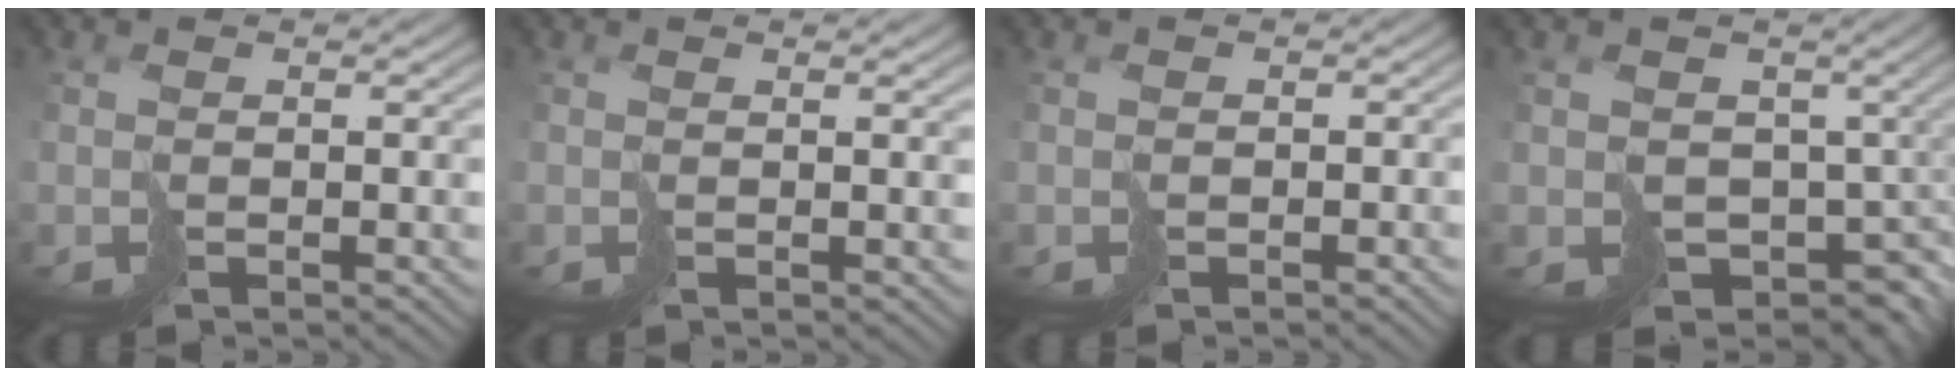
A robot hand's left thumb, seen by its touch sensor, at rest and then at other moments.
{"total": 1.4, "force": [0.4, 0.2, 1.3], "torque": [-0.021, 0.000, 0.008]}
{"total": 0.9, "force": [-0.6, 0.8, 0.1], "torque": [0.002, -0.002, -0.009]}
{"total": 7.4, "force": [-0.4, 6.2, 4.0], "torque": [-0.066, -0.033, 0.000]}